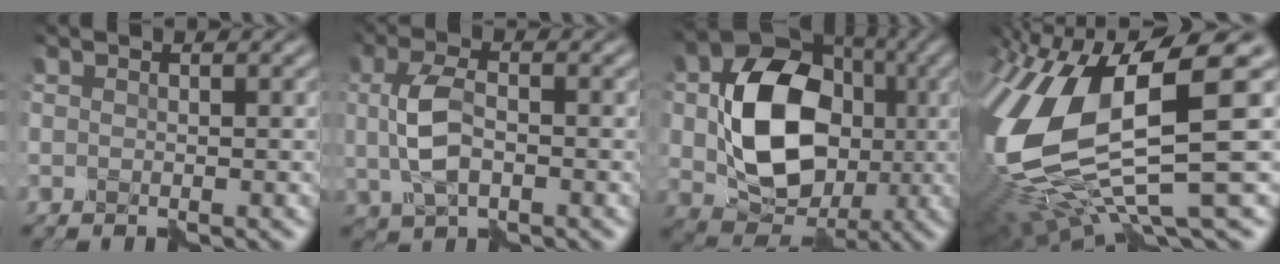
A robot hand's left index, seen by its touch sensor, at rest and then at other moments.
{"total": 4.1, "force": [0.1, 2.2, 3.5], "torque": [-0.080, 0.004, -0.001]}
{"total": 11.7, "force": [-0.3, 8.7, 7.8], "torque": [-0.137, 0.000, 0.001]}
{"total": 14.7, "force": [-0.1, 5.6, 13.6], "torque": [-0.294, -0.010, 0.009]}